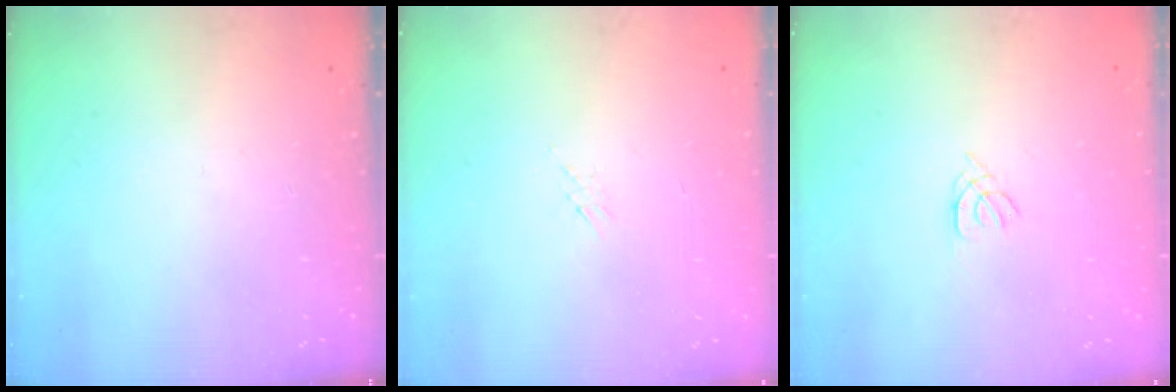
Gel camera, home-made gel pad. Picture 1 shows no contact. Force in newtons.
{"total": 2.6, "press": 2.6, "slide": 0.2}
{"total": 1.1, "press": 1.0, "slide": 0.3}